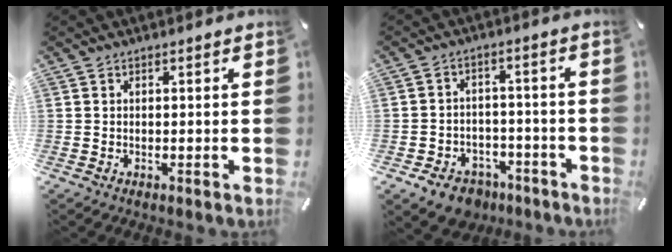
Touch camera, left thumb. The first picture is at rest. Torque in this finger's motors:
{"motor_torque": [-0.09, 0.18, 0.13, 0.13, 0.01]}